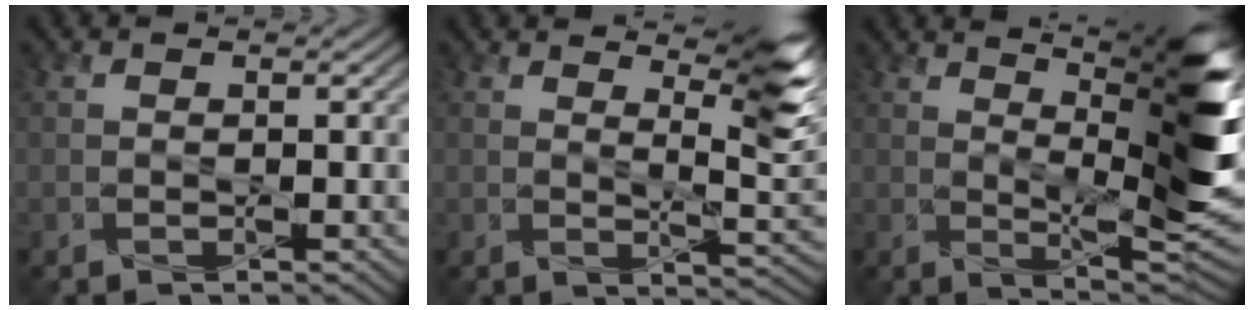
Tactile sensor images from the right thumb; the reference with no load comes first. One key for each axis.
{"total": 8.2, "fx": 5.1, "fy": 1.8, "fz": 6.2, "tx": -0.094, "ty": 0.001, "tz": 0.085}
{"total": 12.5, "fx": 5.0, "fy": 2.8, "fz": 11.1, "tx": -0.169, "ty": 0.002, "tz": 0.088}